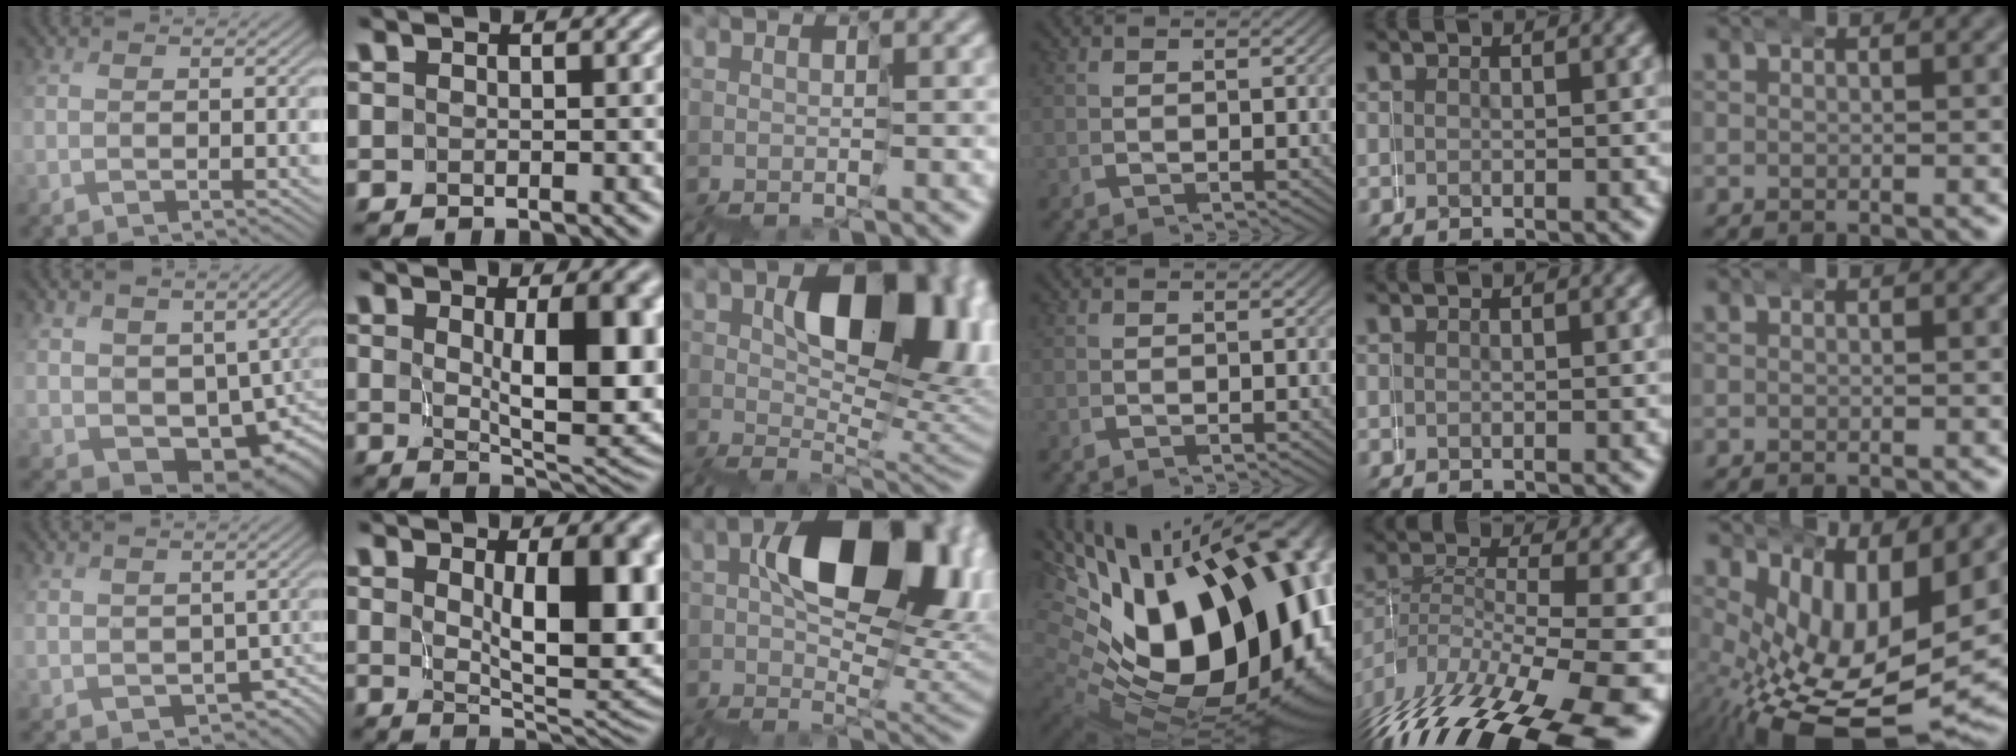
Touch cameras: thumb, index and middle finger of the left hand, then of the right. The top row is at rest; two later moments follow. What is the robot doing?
{"motion": "wrap", "object": "duck tape"}